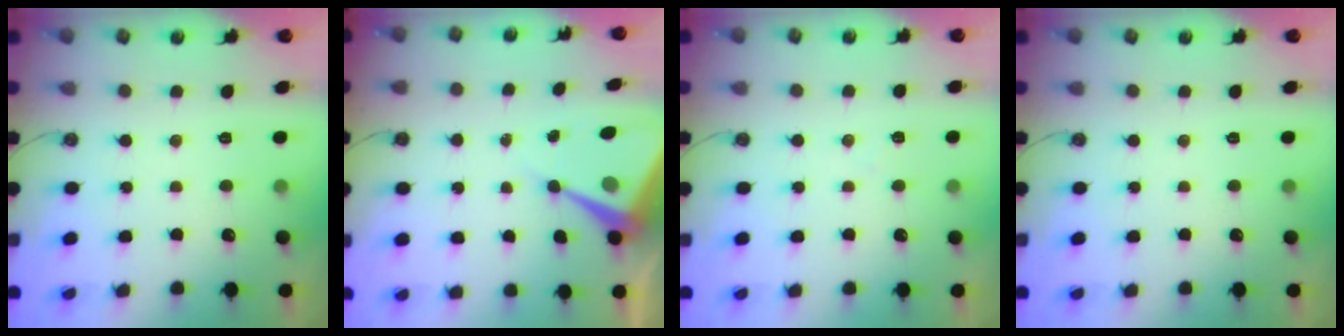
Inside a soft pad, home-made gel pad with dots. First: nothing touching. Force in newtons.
{"total": 9.4, "press": 9.4, "slide": 0.4}
{"total": 3.4, "press": 3.3, "slide": 0.6}
{"total": 0.0}